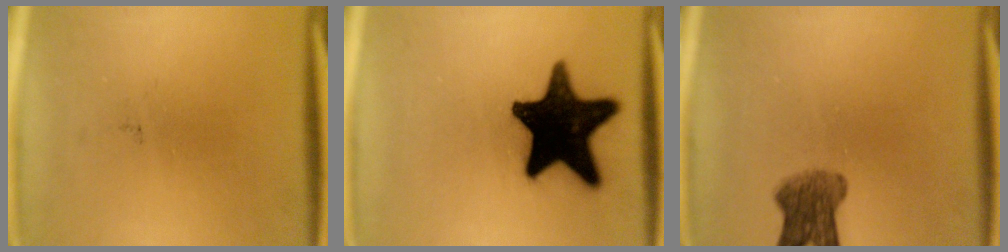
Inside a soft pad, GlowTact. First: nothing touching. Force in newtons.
{"total": 19.8}
{"total": 5.7}